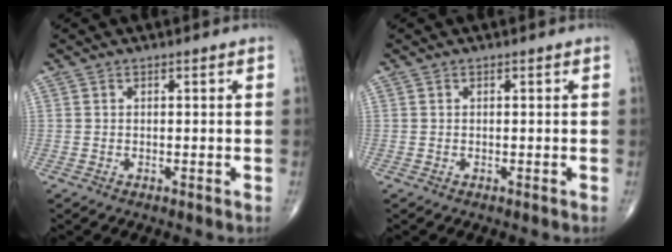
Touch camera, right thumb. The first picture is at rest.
{"total": 0.0}